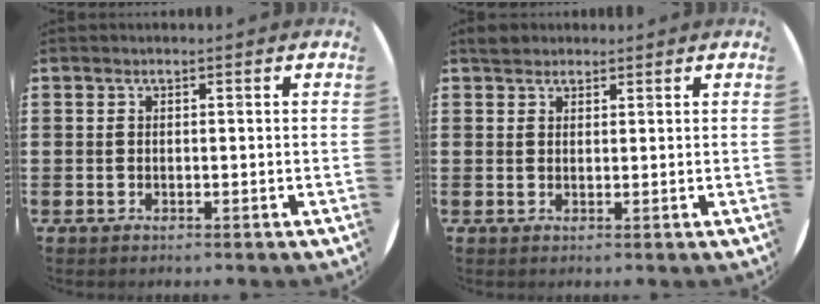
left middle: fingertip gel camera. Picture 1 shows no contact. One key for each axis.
{"total": 1.8, "fx": 1.6, "fy": 0.7, "fz": 0.1, "tx": 0.001, "ty": 0.002, "tz": 0.031}